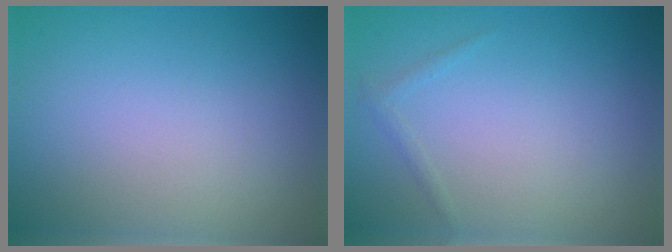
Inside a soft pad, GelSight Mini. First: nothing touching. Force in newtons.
{"total": 0.6, "press": 0.6, "slide": 0.1}